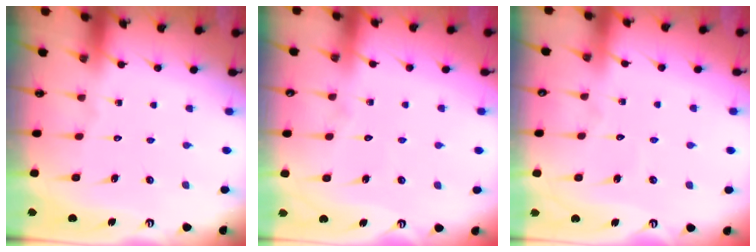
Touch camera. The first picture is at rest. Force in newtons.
{"total": 3.2, "press": 3.2, "slide": 0.3}
{"total": 3.0, "press": 3.0, "slide": 0.3}